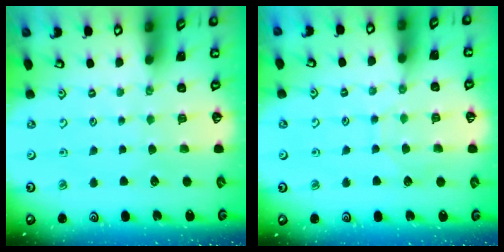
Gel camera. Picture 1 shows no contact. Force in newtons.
{"total": 5.8, "press": 5.8, "slide": 0.6}